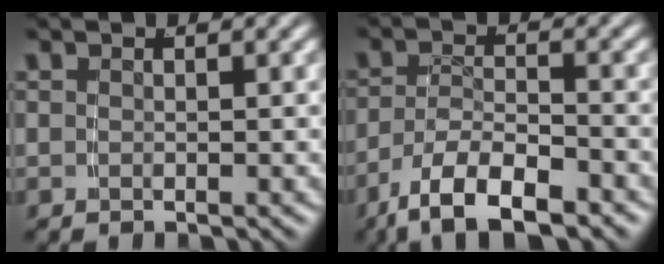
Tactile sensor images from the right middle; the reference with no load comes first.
{"total": 6.6, "force": [-4.3, 2.8, 4.2], "torque": [-0.075, -0.020, -0.060]}